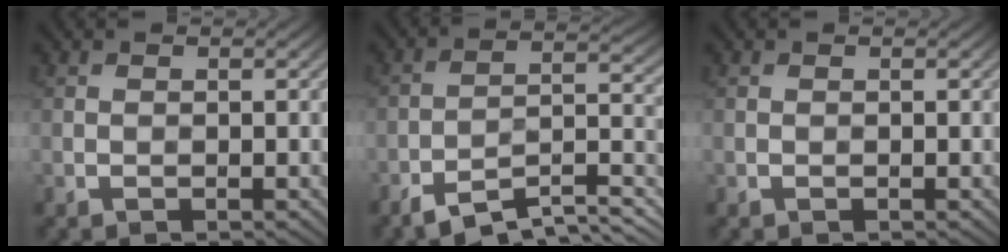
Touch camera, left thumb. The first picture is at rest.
{"total": 9.1, "force": [-6.3, 2.7, 6.0], "torque": [-0.099, -0.001, -0.108]}
{"total": 0.0}